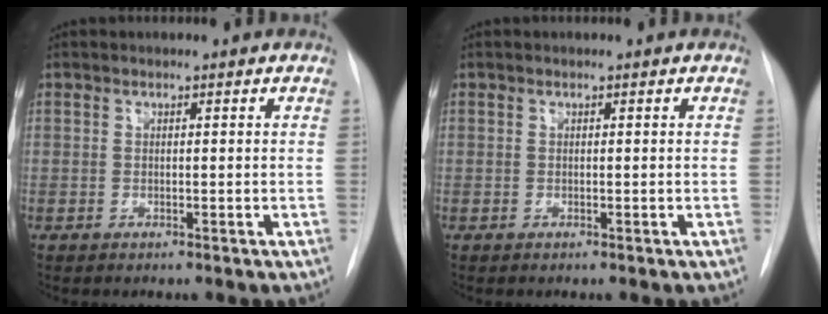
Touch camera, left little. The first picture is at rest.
{"total": 0.0}